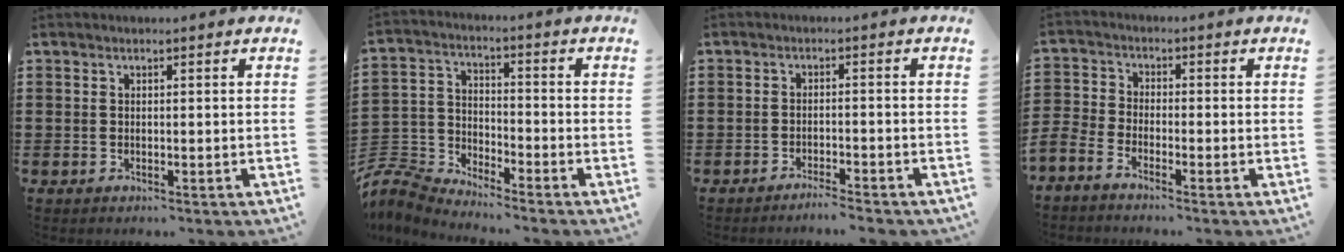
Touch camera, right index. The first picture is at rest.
{"total": 5.5, "force": [-5.4, 1.1, 0.7], "torque": [-0.051, -0.009, -0.119]}
{"total": 2.4, "force": [-2.3, -0.2, 0.6], "torque": [-0.013, 0.000, -0.046]}
{"total": 2.7, "force": [-2.7, 0.1, 0.5], "torque": [-0.032, -0.006, -0.062]}